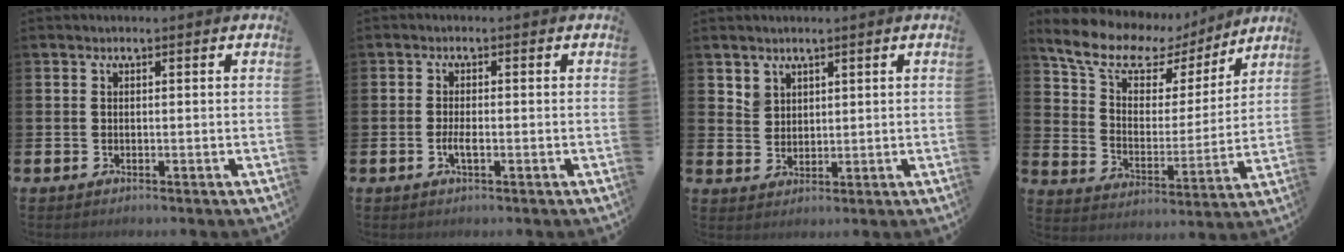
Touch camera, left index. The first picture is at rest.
{"total": 1.7, "force": [-0.5, 0.5, 1.5], "torque": [-0.036, 0.003, -0.008]}
{"total": 2.7, "force": [2.3, 1.3, 0.0], "torque": [0.006, -0.010, 0.043]}
{"total": 10.7, "force": [8.6, 5.0, 3.8], "torque": [-0.120, -0.048, 0.151]}